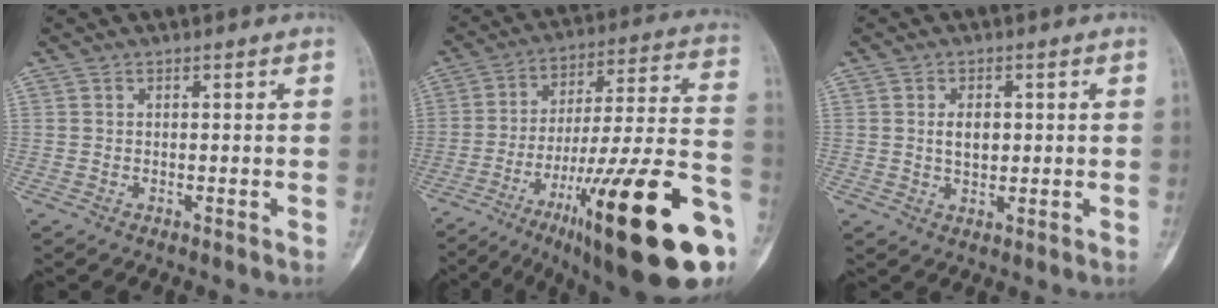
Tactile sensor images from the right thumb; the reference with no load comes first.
{"total": 31.5, "force": [-14.4, 6.2, 27.3], "torque": [-0.359, 0.052, -0.216]}
{"total": 3.7, "force": [0.5, 2.3, 2.8], "torque": [-0.034, -0.003, 0.011]}